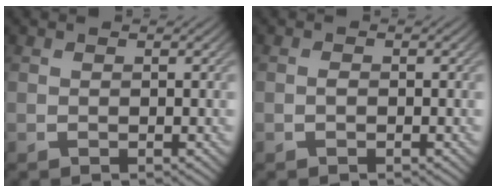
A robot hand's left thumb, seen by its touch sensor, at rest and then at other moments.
{"total": 0.6, "force": [-0.3, 0.3, 0.5], "torque": [-0.008, 0.002, -0.006]}